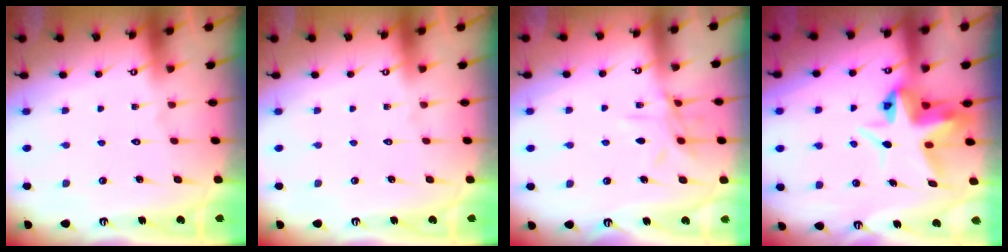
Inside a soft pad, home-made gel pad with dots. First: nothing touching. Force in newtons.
{"total": 0.0}
{"total": 8.8, "press": 8.8, "slide": 0.6}
{"total": 7.4, "press": 7.4, "slide": 0.7}